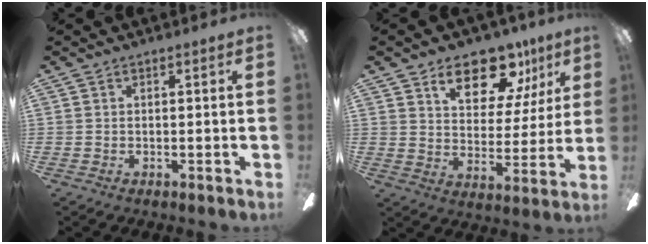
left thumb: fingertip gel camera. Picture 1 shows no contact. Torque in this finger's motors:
{"motor_torque": [0.35, 0.14, 0.74, -0.83, 0.07]}